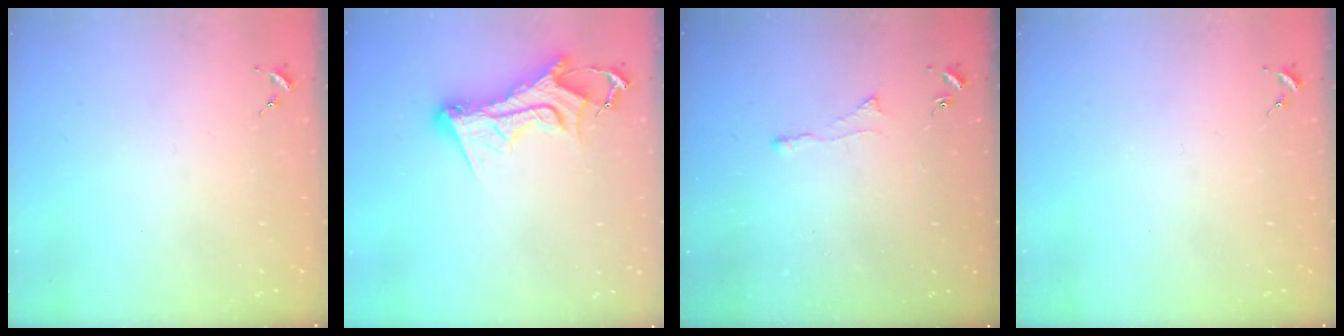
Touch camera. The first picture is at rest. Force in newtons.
{"total": 12.7, "press": 12.6, "slide": 1.3}
{"total": 3.0, "press": 2.9, "slide": 0.5}
{"total": 0.0}